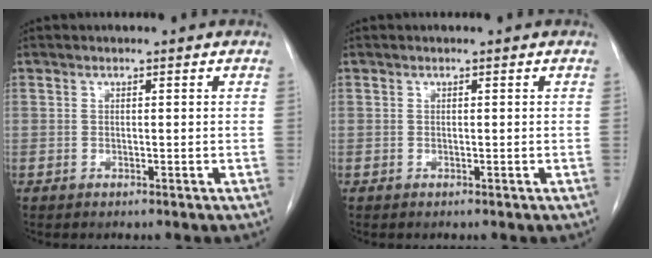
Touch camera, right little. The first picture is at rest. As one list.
[{"total": 0.0}]